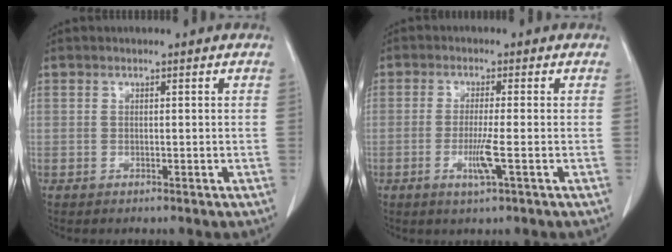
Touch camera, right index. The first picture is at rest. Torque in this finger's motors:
{"motor_torque": [0.06, 0.01, 0.09, 0.03]}